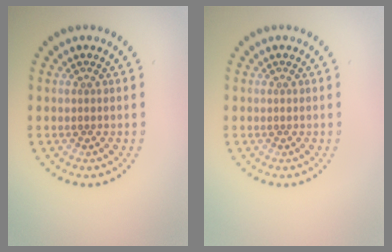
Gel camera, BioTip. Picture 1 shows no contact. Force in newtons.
{"total": 0.0}